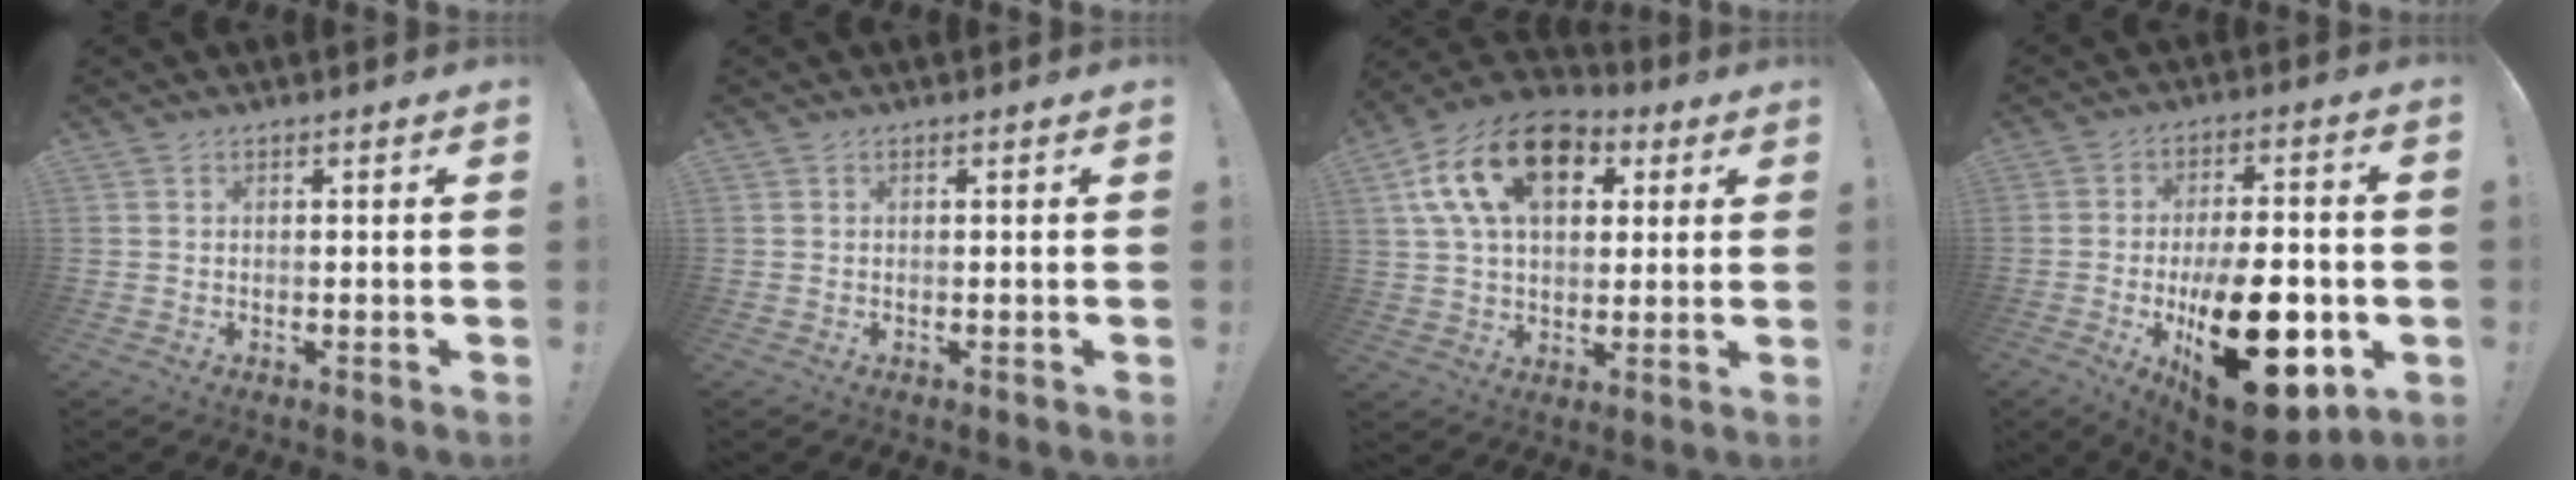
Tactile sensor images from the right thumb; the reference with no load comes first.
{"total": 0.0}
{"total": 19.7, "force": [7.5, 12.5, 13.3], "torque": [-0.230, -0.018, 0.134]}
{"total": 26.0, "force": [-7.0, 12.0, 21.9], "torque": [-0.351, 0.037, -0.094]}